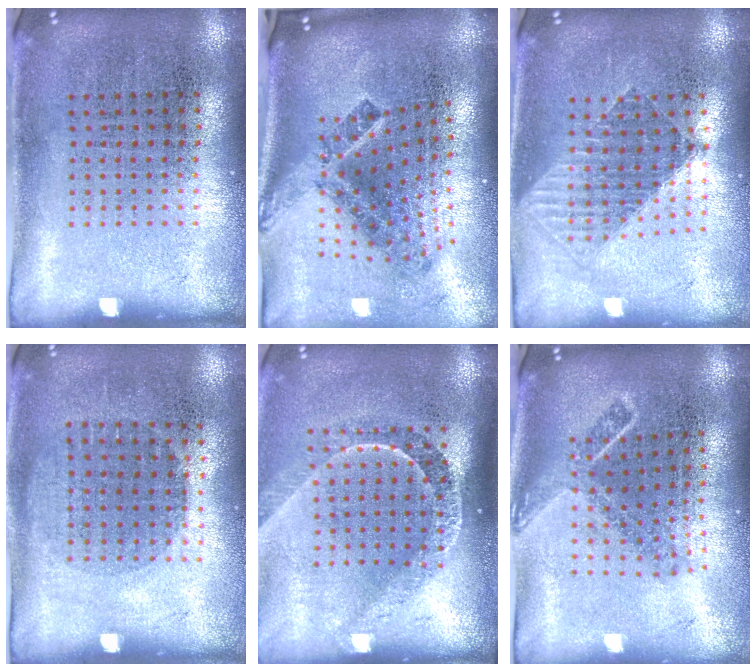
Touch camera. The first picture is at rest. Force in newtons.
{"total": 2.7, "press": 1.6, "slide": 2.1}
{"total": 1.5, "press": 1.3, "slide": 0.8}
{"total": 1.0, "press": 0.9, "slide": 0.3}
{"total": 2.2, "press": 1.6, "slide": 1.4}
{"total": 1.9, "press": 1.4, "slide": 1.3}